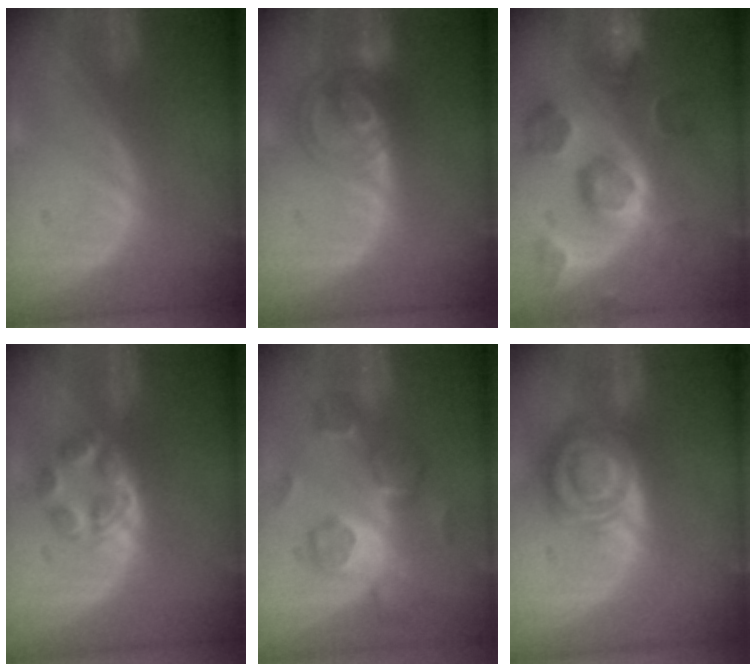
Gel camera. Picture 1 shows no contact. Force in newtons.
{"total": 7.3, "press": 6.3, "slide": 3.7}
{"total": 11.3, "press": 10.1, "slide": 5.1}
{"total": 5.0, "press": 4.8, "slide": 1.3}
{"total": 9.0, "press": 7.8, "slide": 4.4}
{"total": 8.5, "press": 7.4, "slide": 4.2}